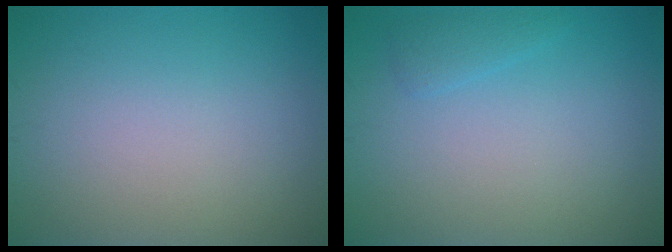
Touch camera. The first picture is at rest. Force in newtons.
{"total": 1.1, "press": 1.1, "slide": 0.1}